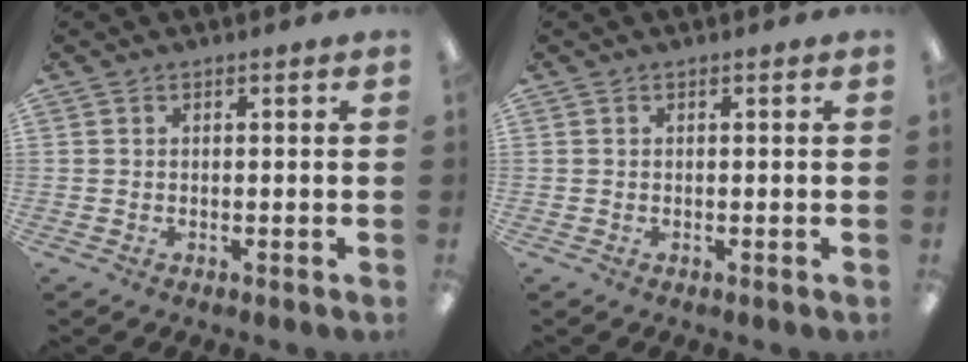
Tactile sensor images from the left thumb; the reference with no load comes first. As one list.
[{"total": 0.0}]